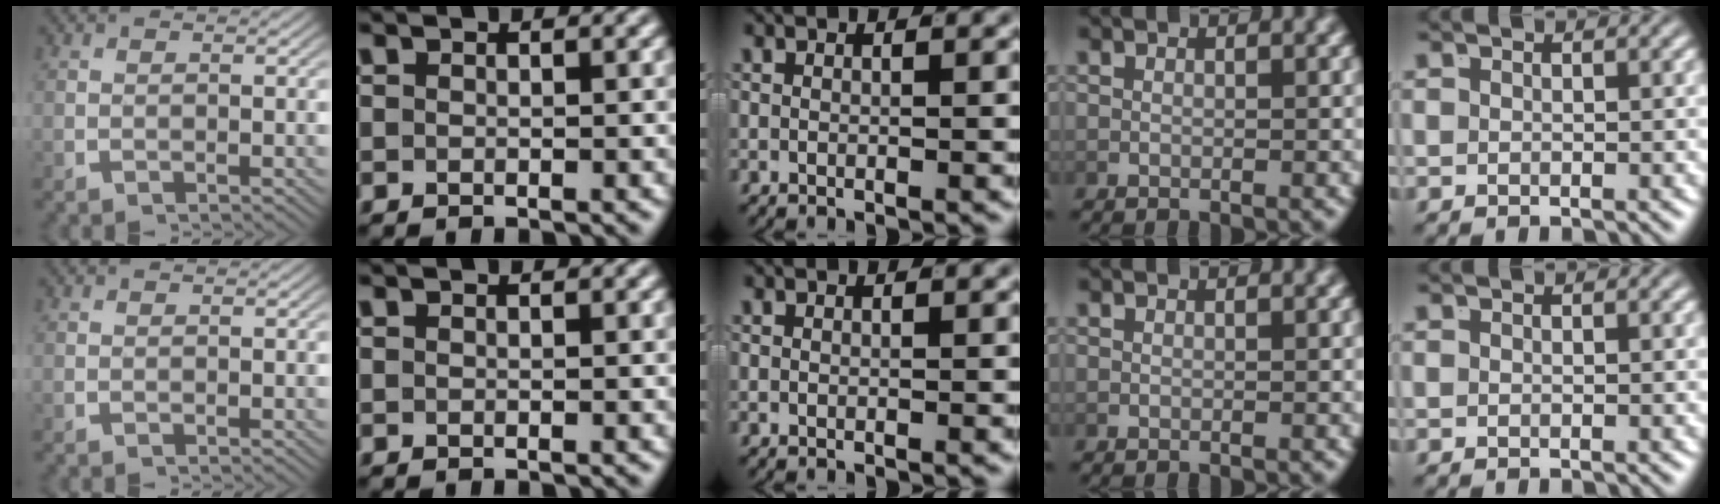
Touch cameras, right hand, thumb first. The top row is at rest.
{}